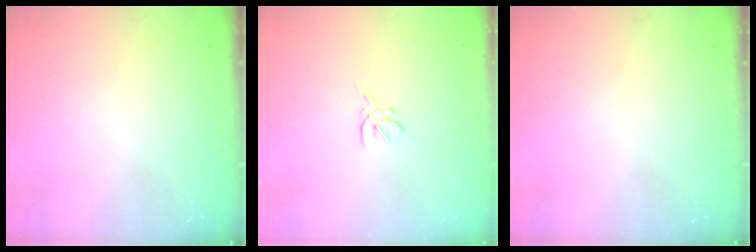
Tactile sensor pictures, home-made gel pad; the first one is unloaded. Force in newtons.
{"total": 2.6, "press": 2.5, "slide": 0.7}
{"total": 0.0}